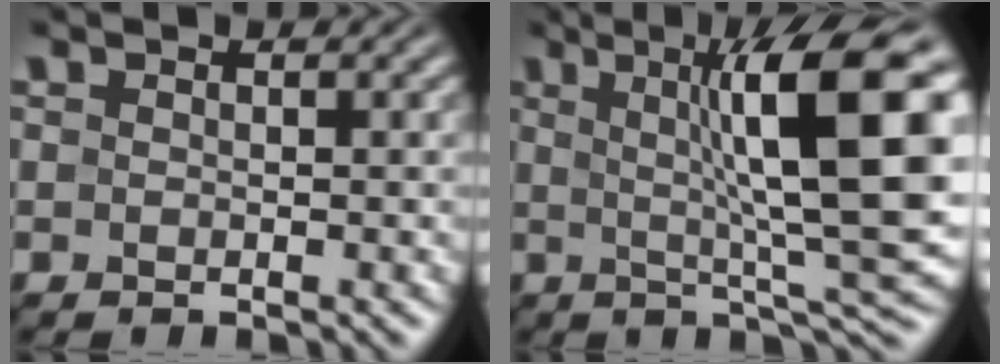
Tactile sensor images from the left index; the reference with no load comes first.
{"total": 12.5, "force": [2.4, 2.3, 12.1], "torque": [-0.159, 0.010, 0.036]}